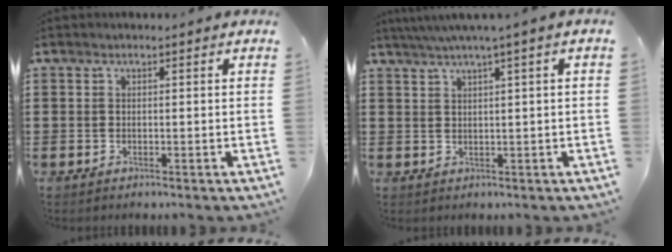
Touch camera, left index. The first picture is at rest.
{"total": 2.3, "force": [1.2, -0.2, 1.9], "torque": [-0.037, 0.000, 0.022]}